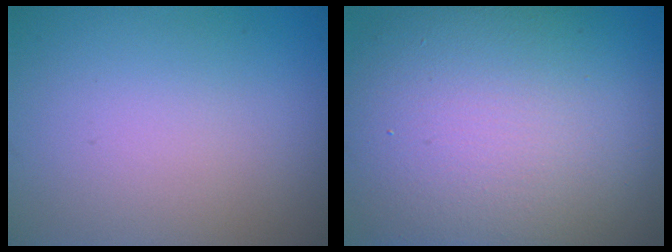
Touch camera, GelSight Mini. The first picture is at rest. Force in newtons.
{"total": 14.6, "press": 14.6, "slide": 0.4}